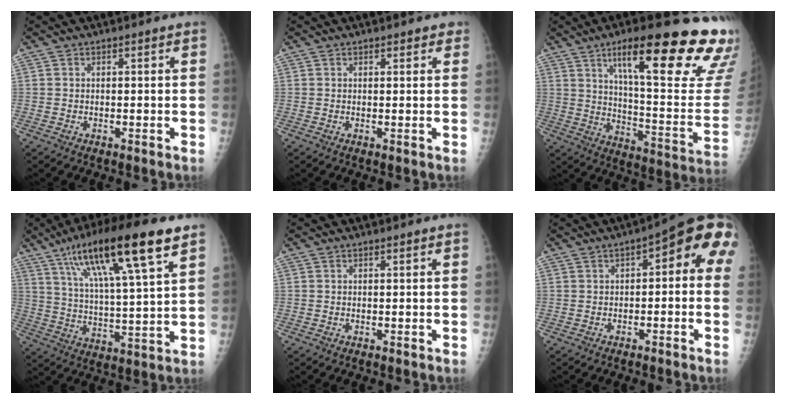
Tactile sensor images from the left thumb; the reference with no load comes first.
{"total": 1.4, "force": [1.0, 0.9, 0.4], "torque": [0.014, -0.004, 0.006]}
{"total": 30.4, "force": [17.5, 6.8, 23.9], "torque": [-0.258, -0.056, 0.259]}
{"total": 20.6, "force": [11.4, 3.6, 16.8], "torque": [-0.281, -0.021, 0.201]}
{"total": 0.0}
{"total": 9.0, "force": [0.6, 4.2, 8.0], "torque": [-0.068, 0.037, -0.007]}